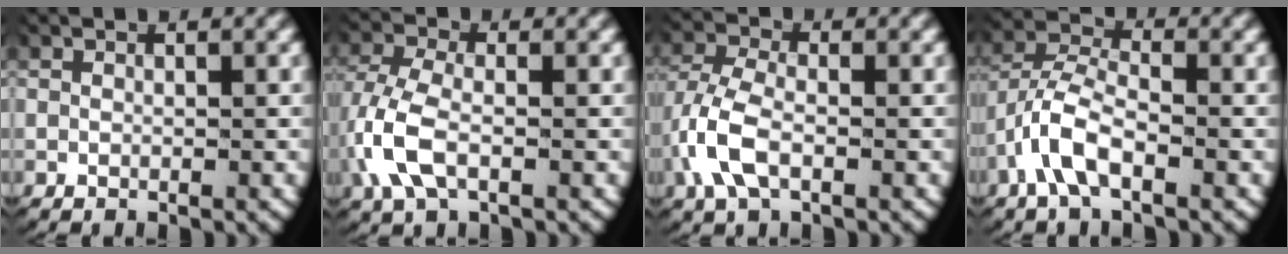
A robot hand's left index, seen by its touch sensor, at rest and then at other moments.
{"total": 5.1, "force": [-1.0, 3.3, 3.8], "torque": [-0.115, -0.022, -0.007]}
{"total": 4.5, "force": [-0.9, 2.8, 3.4], "torque": [-0.093, -0.013, -0.013]}
{"total": 3.8, "force": [-1.3, 2.1, 2.9], "torque": [-0.073, -0.004, -0.026]}